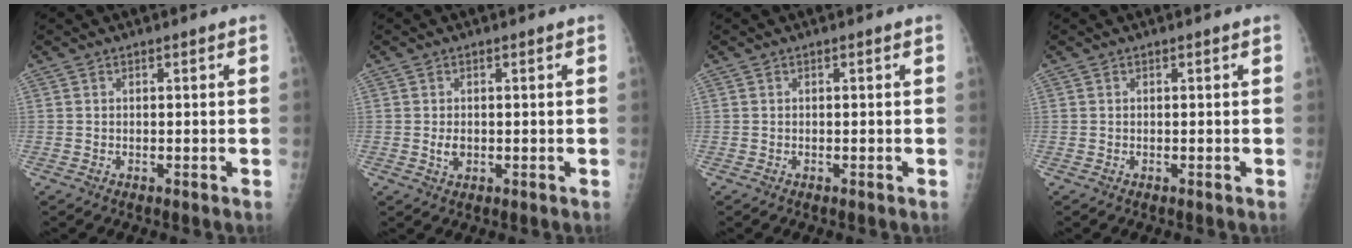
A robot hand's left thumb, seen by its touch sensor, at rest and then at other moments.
{"total": 2.0, "force": [0.0, 1.4, 1.4], "torque": [-0.022, -0.002, 0.003]}
{"total": 0.0}
{"total": 0.0}